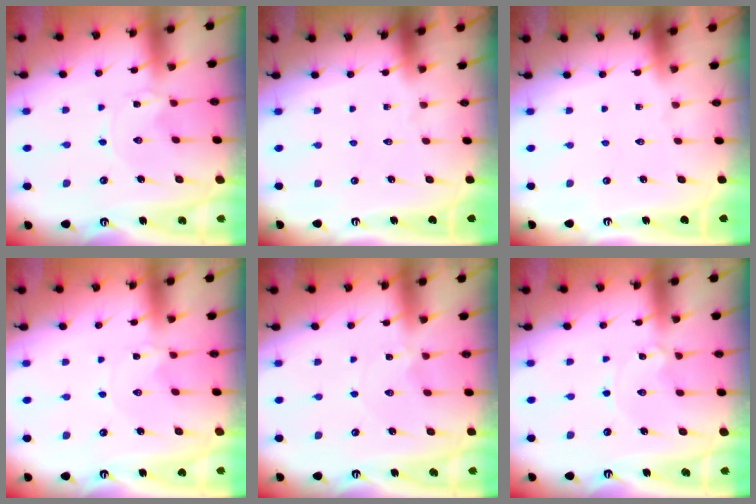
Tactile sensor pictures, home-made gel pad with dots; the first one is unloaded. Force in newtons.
{"total": 0.0}
{"total": 0.0}
{"total": 0.0}
{"total": 0.0}
{"total": 0.8, "press": 0.8, "slide": 0.1}